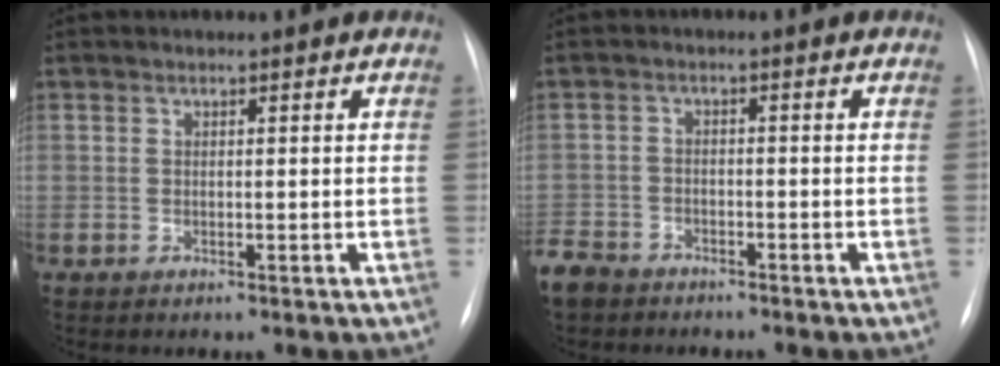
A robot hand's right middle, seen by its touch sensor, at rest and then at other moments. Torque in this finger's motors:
{"motor_torque": [0.39, -0.36, 0.14, 0.05]}